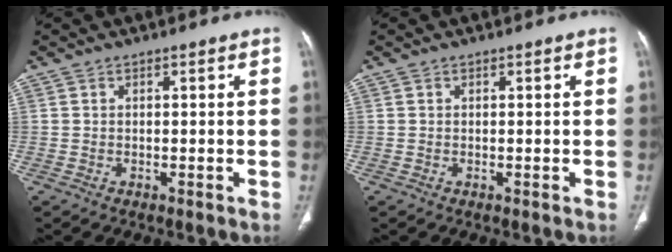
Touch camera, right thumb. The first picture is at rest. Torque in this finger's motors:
{"motor_torque": [0.50, 0.36, -0.25, 0.04, -0.02]}